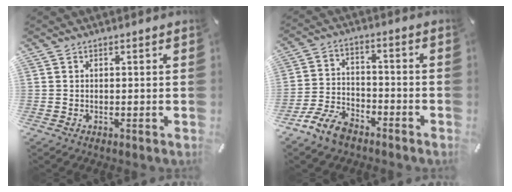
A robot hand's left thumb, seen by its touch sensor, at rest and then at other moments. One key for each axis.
{"total": 9.7, "fx": -7.1, "fy": 4.9, "fz": 4.2, "tx": -0.089, "ty": 0.037, "tz": -0.136}